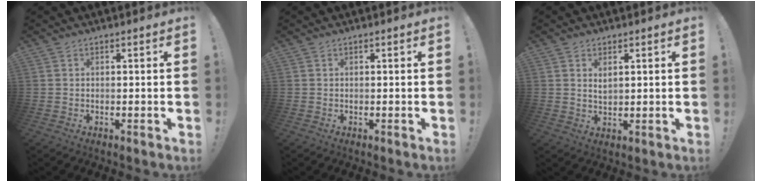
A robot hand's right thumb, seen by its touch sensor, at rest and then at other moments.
{"total": 0.0}
{"total": 2.4, "force": [1.3, 1.2, 1.7], "torque": [-0.024, -0.006, 0.021]}